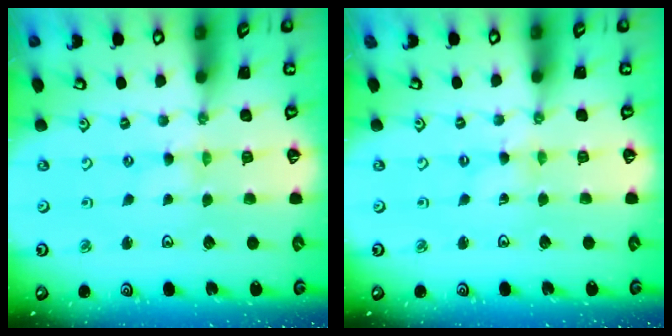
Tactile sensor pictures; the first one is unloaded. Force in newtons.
{"total": 0.0}